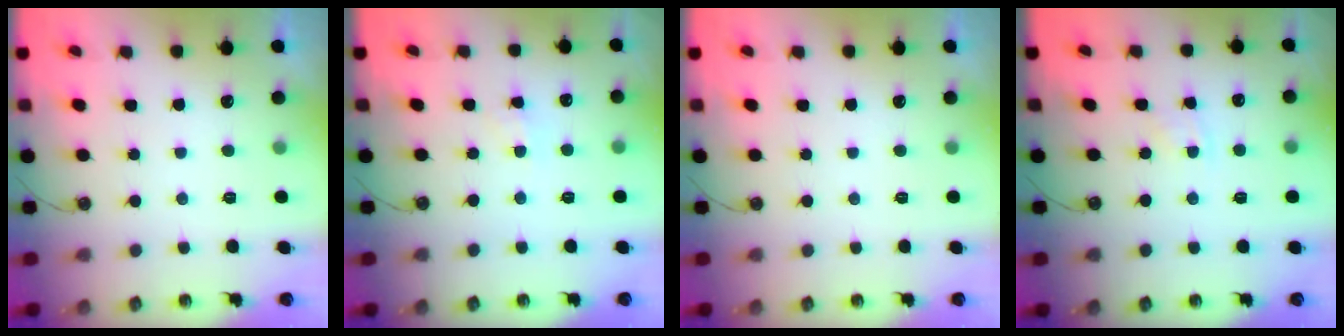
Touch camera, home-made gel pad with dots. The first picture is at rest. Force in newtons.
{"total": 1.9, "press": 1.9, "slide": 0.1}
{"total": 0.0}
{"total": 4.7, "press": 4.6, "slide": 0.6}